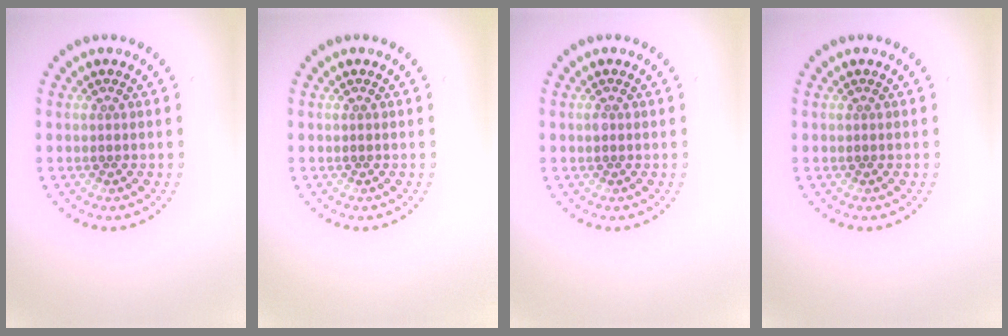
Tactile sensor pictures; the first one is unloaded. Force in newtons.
{"total": 0.0}
{"total": 0.7, "press": 0.6, "slide": 0.1}
{"total": 0.0}